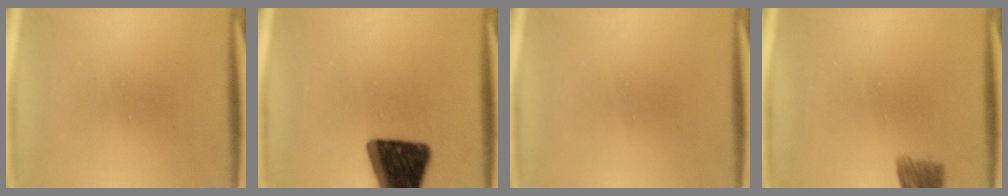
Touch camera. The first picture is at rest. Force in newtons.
{"total": 17.2}
{"total": 0.0}
{"total": 3.9}